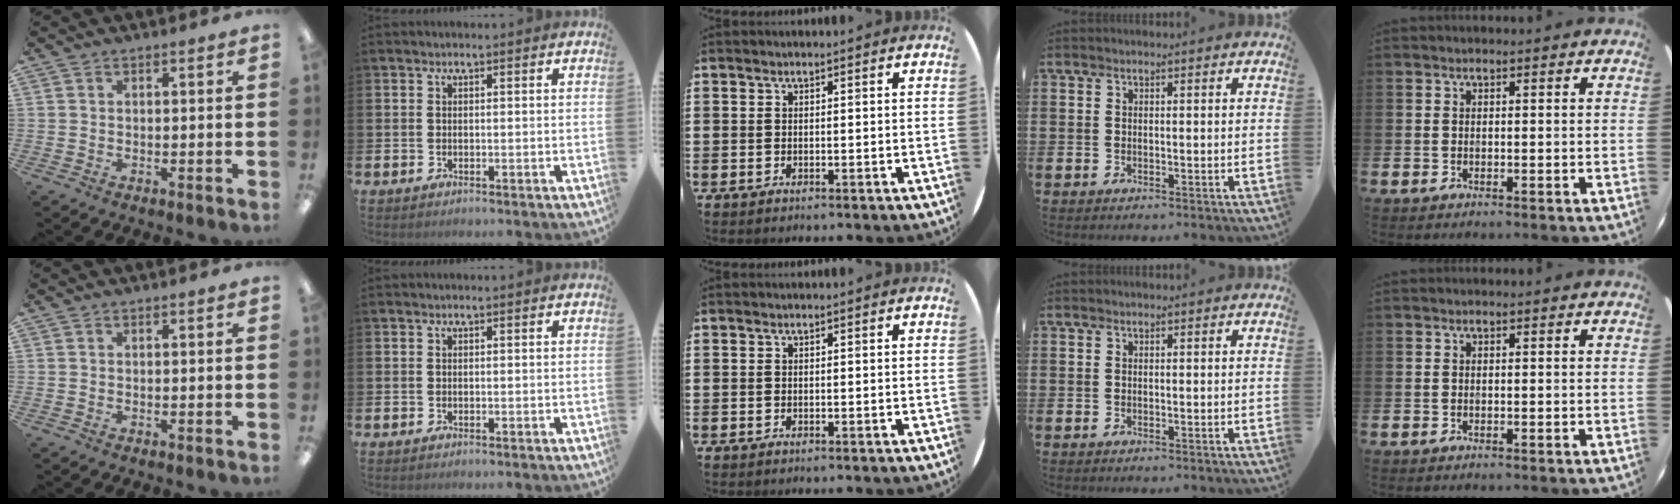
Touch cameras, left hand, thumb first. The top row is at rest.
{}